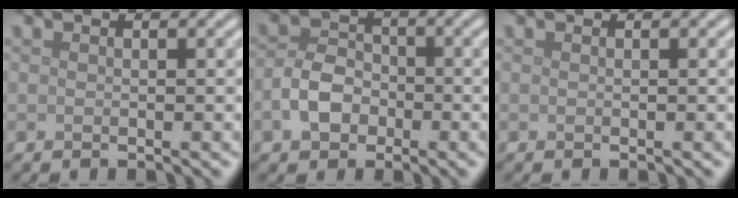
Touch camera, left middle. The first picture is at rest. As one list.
[{"total": 3.6, "force": [-1.4, 2.6, 2.0], "torque": [-0.037, 0.006, -0.031]}, {"total": 0.0}]